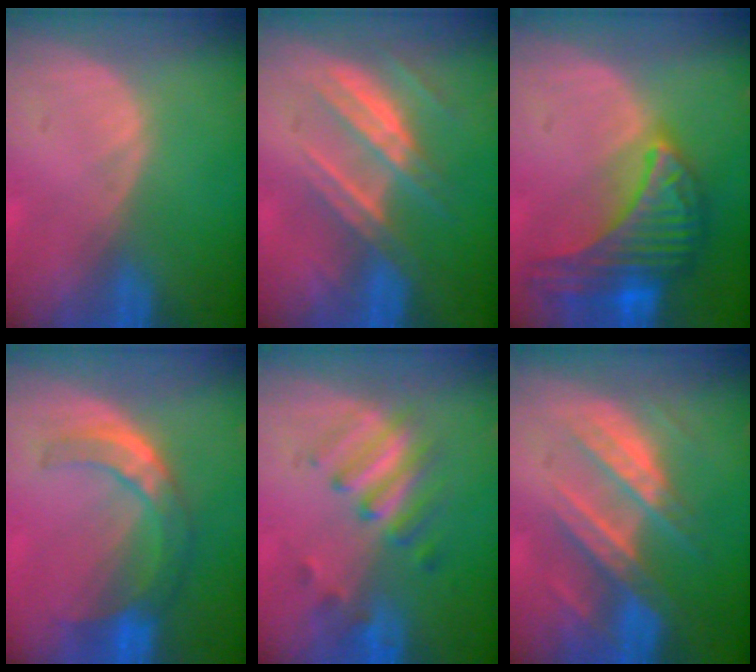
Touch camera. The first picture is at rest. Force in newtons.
{"total": 7.4, "press": 6.7, "slide": 3.1}
{"total": 9.9, "press": 9.9, "slide": 0.6}
{"total": 7.7, "press": 6.6, "slide": 4.0}
{"total": 5.4, "press": 5.3, "slide": 1.0}
{"total": 8.9, "press": 7.9, "slide": 4.1}